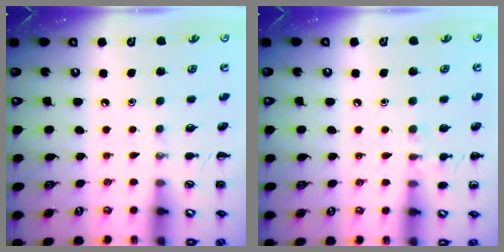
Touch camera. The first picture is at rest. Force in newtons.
{"total": 5.9, "press": 5.7, "slide": 1.4}